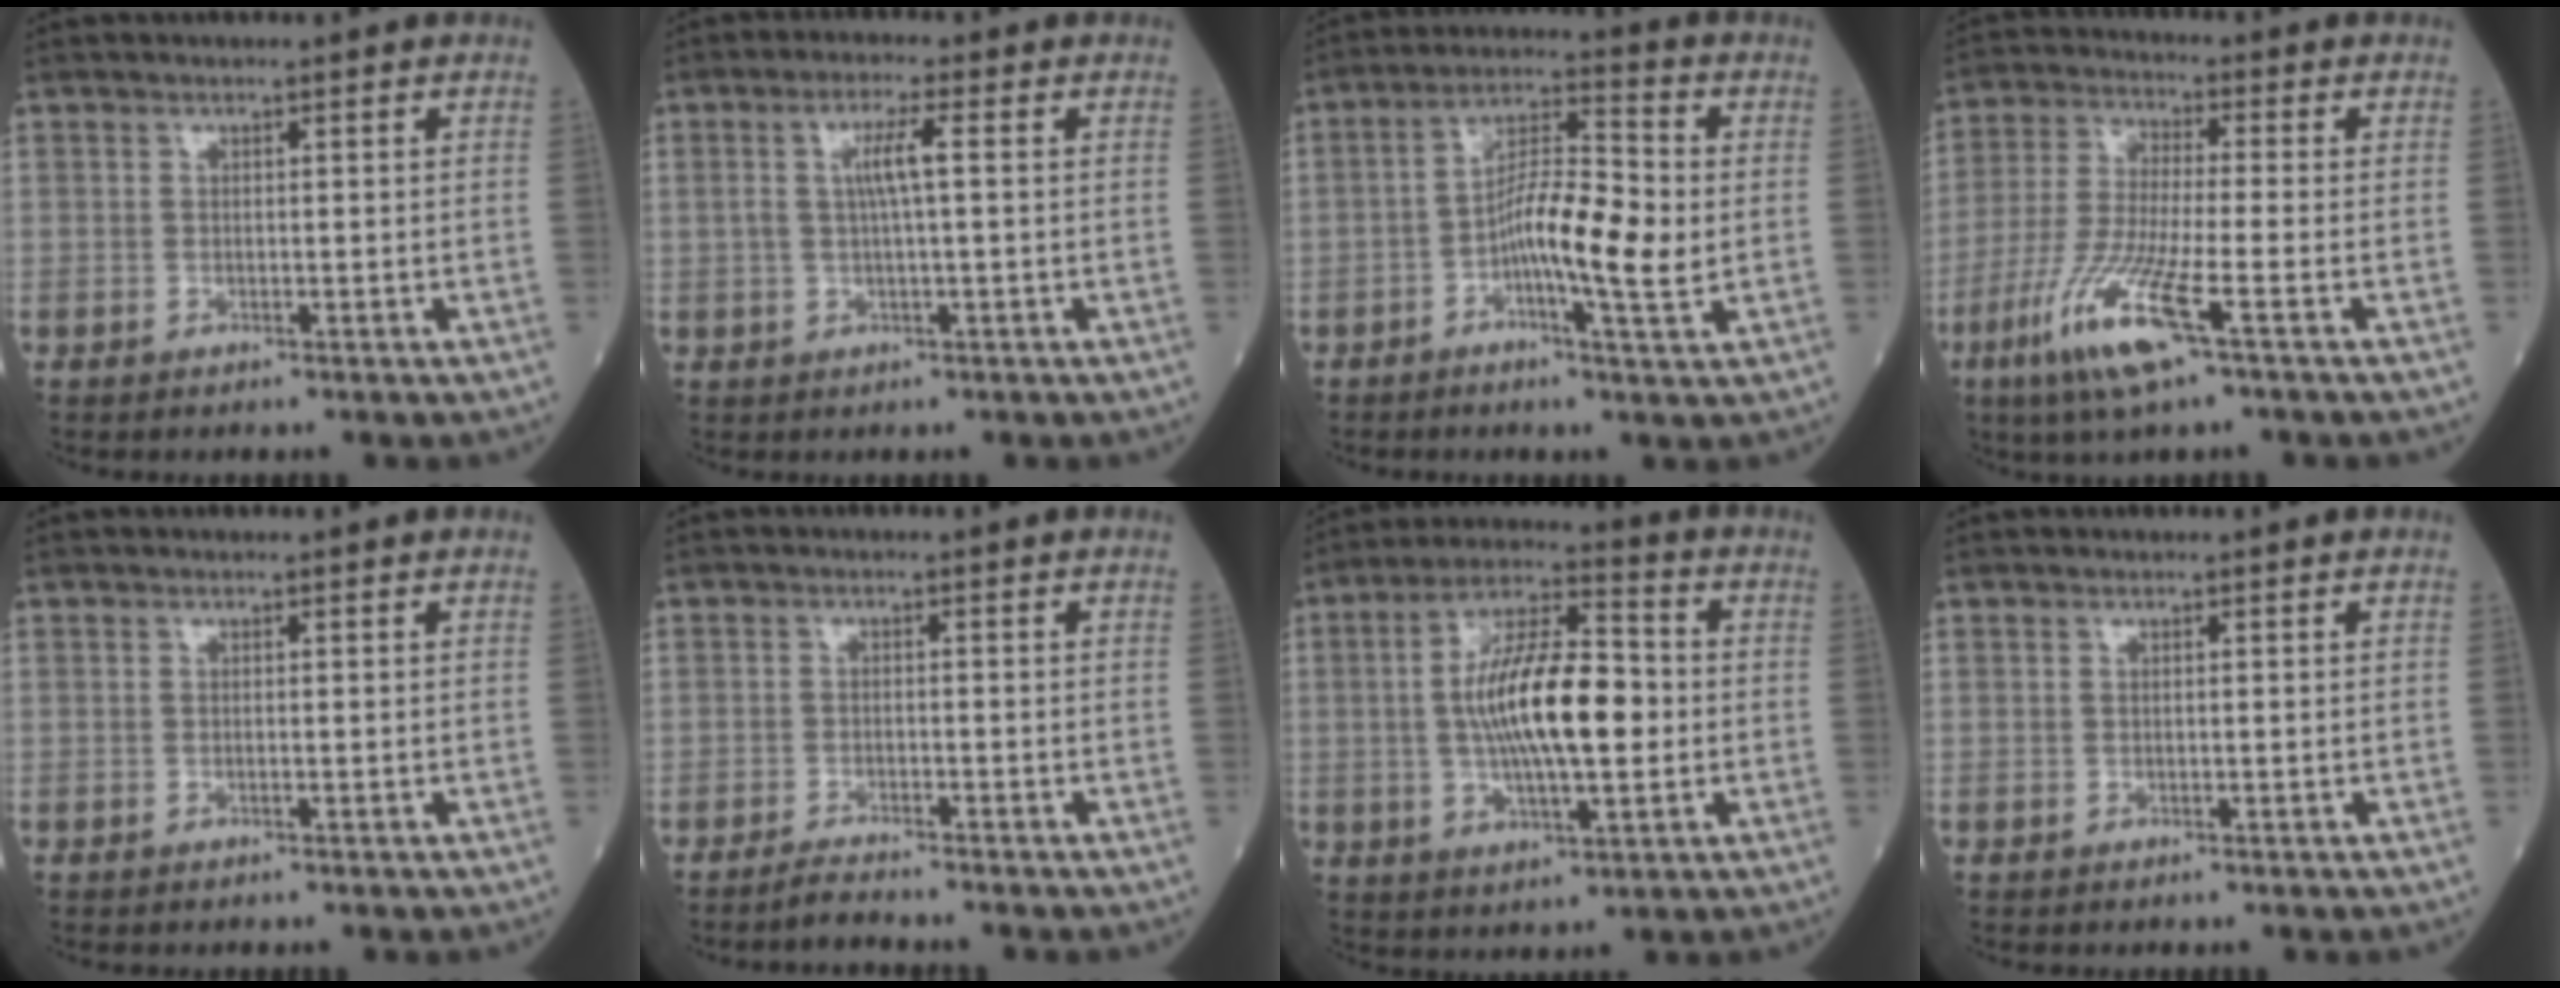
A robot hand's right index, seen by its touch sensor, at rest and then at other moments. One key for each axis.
{"total": 4.4, "fx": 0.7, "fy": 0.1, "fz": 4.4, "tx": -0.085, "ty": 0.006, "tz": 0.013}
{"total": 10.1, "fx": -1.4, "fy": 1.5, "fz": 9.9, "tx": -0.174, "ty": 0.009, "tz": -0.031}
{"total": 11.5, "fx": -5.5, "fy": 0.4, "fz": 10.1, "tx": -0.217, "ty": -0.027, "tz": -0.111}
{"total": 0.0}
{"total": 2.3, "fx": -2.2, "fy": -0.3, "fz": 0.5, "tx": -0.017, "ty": -0.009, "tz": -0.040}
{"total": 14.5, "fx": -0.3, "fy": 4.2, "fz": 13.9, "tx": -0.261, "ty": 0.015, "tz": -0.005}
{"total": 0.0}